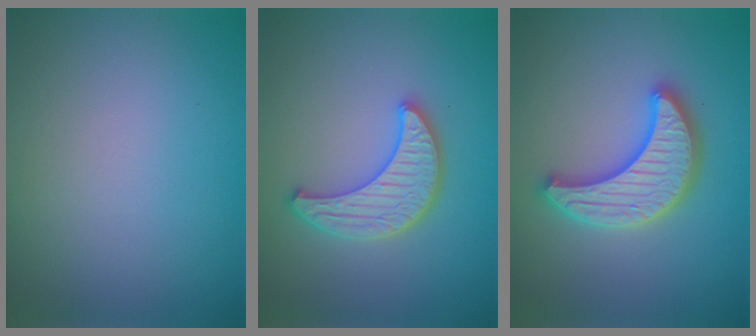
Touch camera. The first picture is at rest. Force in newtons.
{"total": 4.1, "press": 3.7, "slide": 1.8}
{"total": 5.4, "press": 5.3, "slide": 0.9}